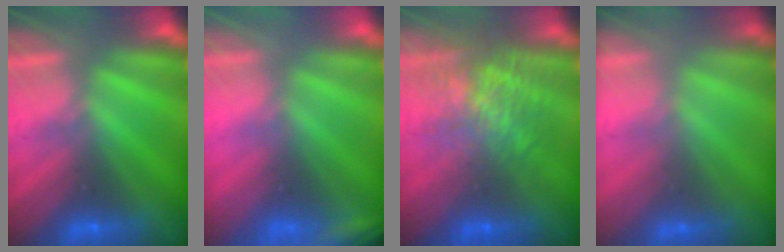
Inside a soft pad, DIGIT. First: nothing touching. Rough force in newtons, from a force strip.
{"total": 2.3}
{"total": 7.7}
{"total": 1.7}